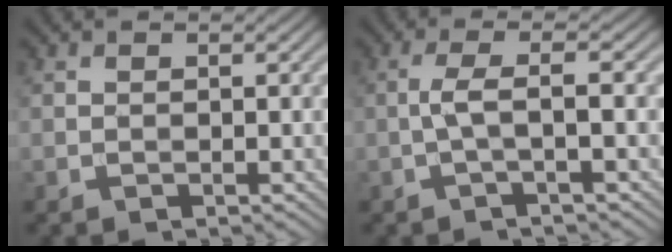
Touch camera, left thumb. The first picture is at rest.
{"total": 3.1, "force": [-0.6, 0.4, 3.0], "torque": [-0.058, 0.010, -0.024]}